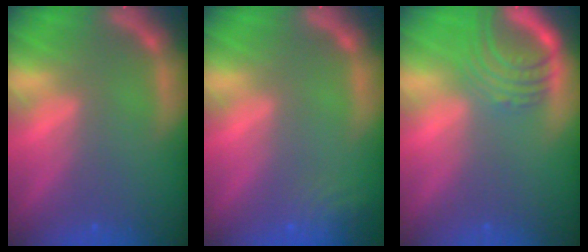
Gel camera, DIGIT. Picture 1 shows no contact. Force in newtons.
{"total": 3.5}
{"total": 6.1}